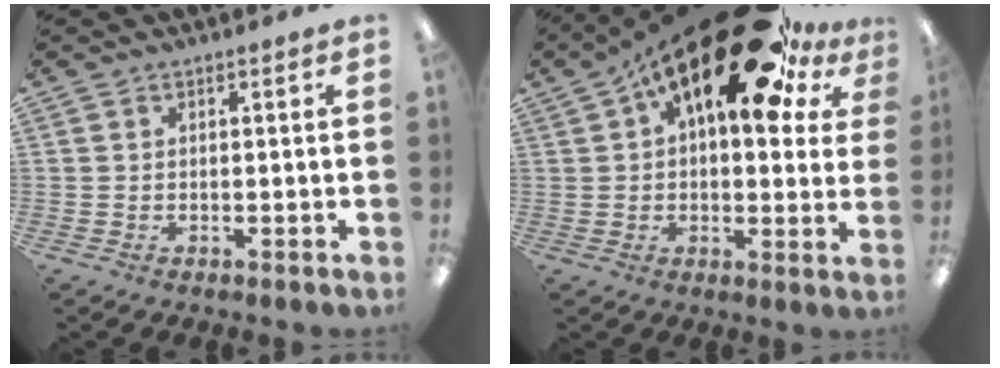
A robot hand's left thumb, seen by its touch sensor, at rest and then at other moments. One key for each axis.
{"total": 22.0, "fx": 12.2, "fy": 9.0, "fz": 15.9, "tx": -0.235, "ty": -0.067, "tz": 0.199}